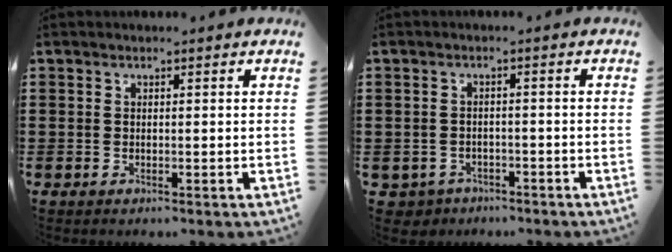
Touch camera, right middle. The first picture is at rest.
{"total": 2.1, "force": [-1.9, 0.8, -0.2], "torque": [-0.007, -0.001, -0.045]}